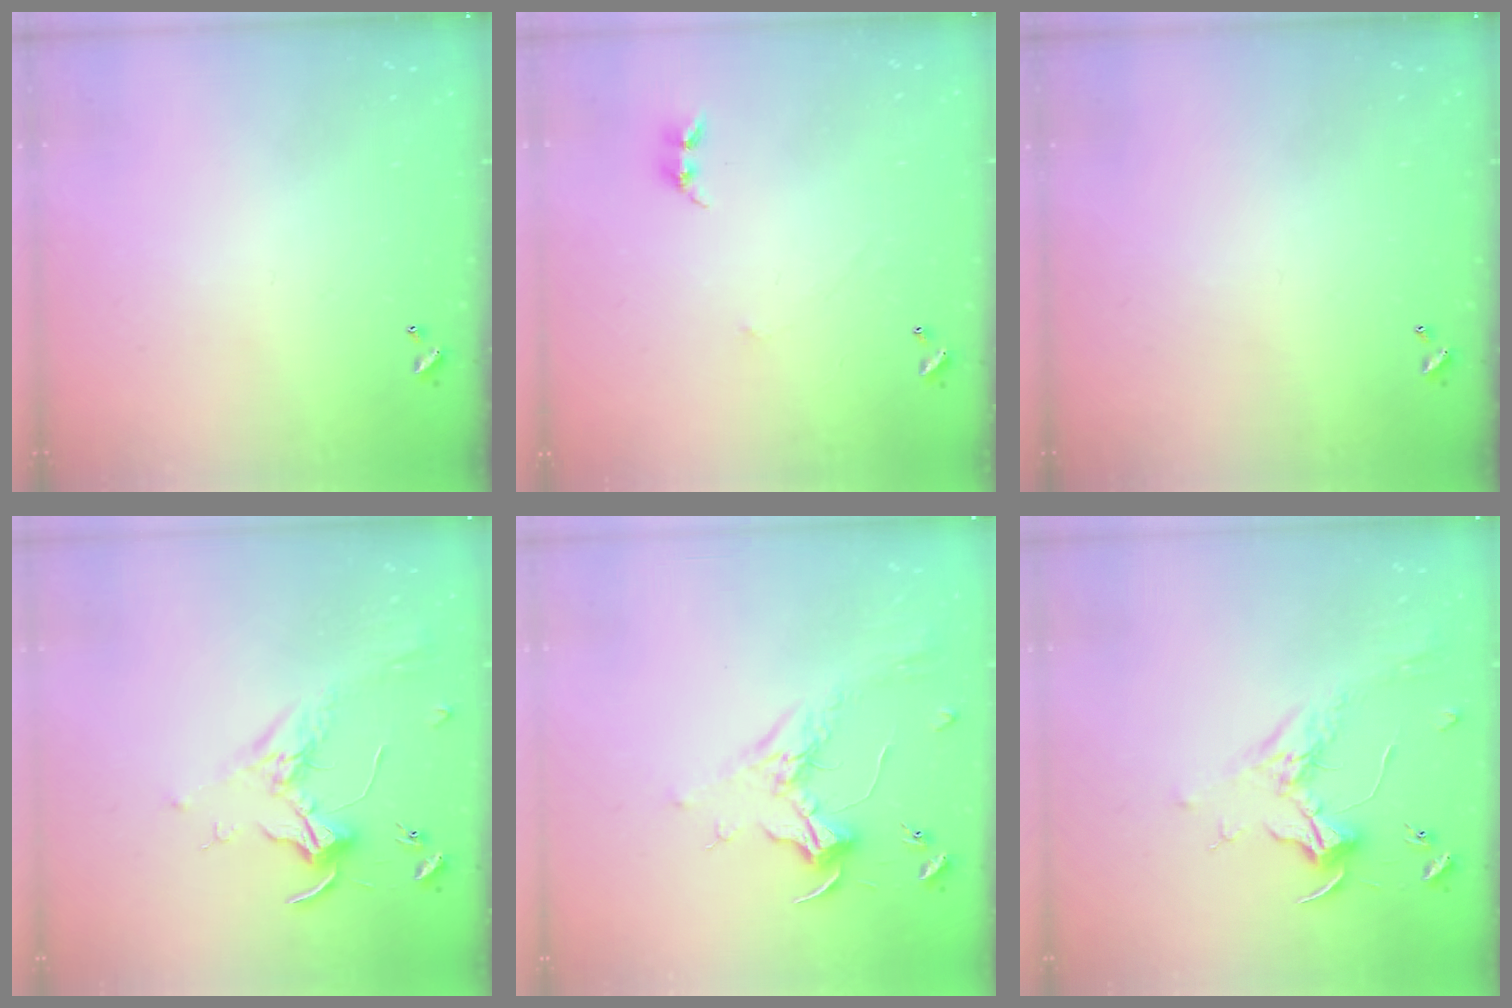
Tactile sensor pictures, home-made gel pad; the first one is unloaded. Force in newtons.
{"total": 2.6, "press": 2.6, "slide": 0.3}
{"total": 0.0}
{"total": 1.7, "press": 1.5, "slide": 0.7}
{"total": 1.9, "press": 1.7, "slide": 0.7}
{"total": 1.8, "press": 1.6, "slide": 0.8}